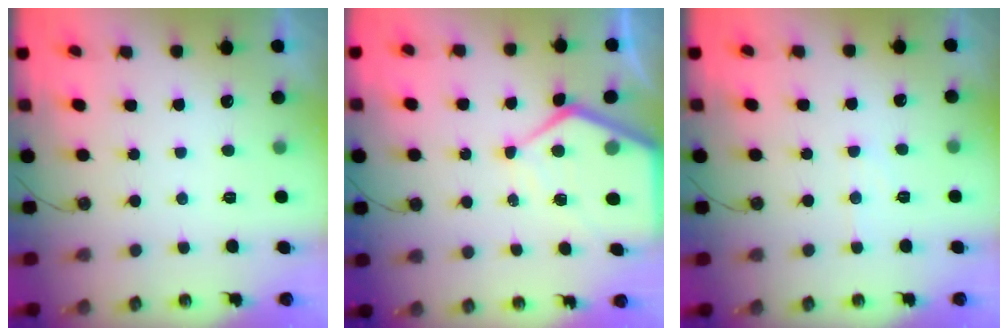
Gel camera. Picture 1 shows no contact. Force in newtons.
{"total": 10.4, "press": 10.3, "slide": 1.1}
{"total": 5.5, "press": 5.5, "slide": 0.2}